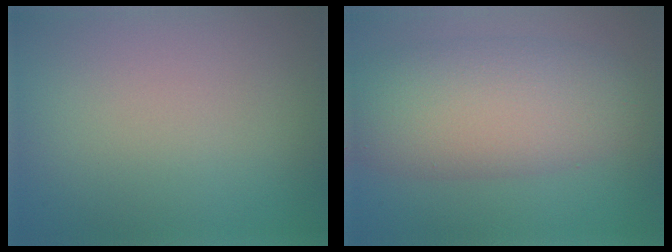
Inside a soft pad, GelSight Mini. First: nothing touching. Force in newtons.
{"total": 8.6, "press": 8.6, "slide": 0.2}